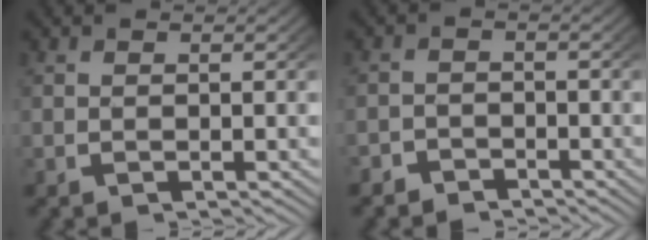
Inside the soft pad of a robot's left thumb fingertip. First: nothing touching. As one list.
[{"total": 2.5, "force": [-2.2, 1.2, -0.1], "torque": [0.006, -0.014, -0.038]}]